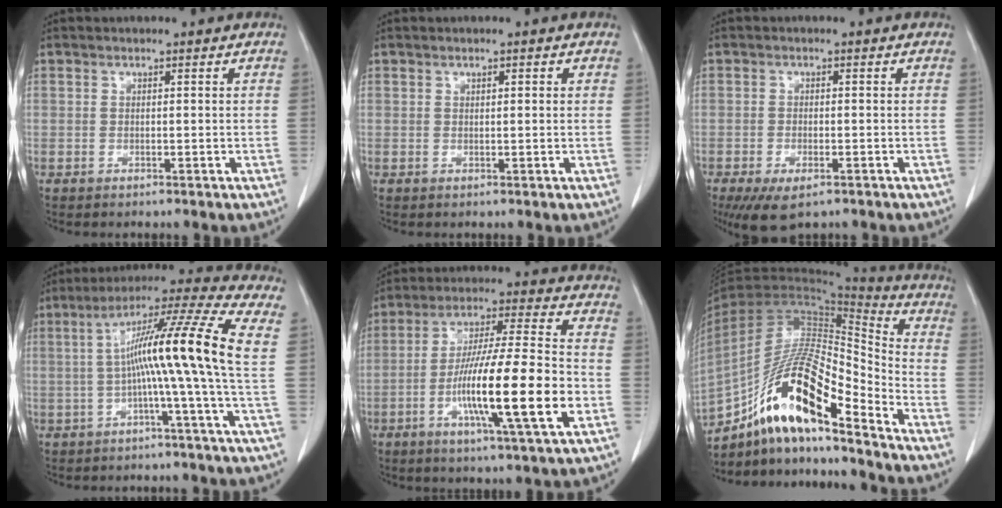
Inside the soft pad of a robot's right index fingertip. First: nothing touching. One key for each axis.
{"total": 0.9, "fx": 0.4, "fy": 0.3, "fz": 0.7, "tx": -0.012, "ty": 0.001, "tz": 0.005}
{"total": 6.0, "fx": -3.9, "fy": 2.4, "fz": 4.0, "tx": -0.066, "ty": -0.011, "tz": -0.061}
{"total": 13.6, "fx": 0.2, "fy": -2.4, "fz": 13.3, "tx": -0.217, "ty": 0.022, "tz": -0.005}
{"total": 17.9, "fx": -5.0, "fy": 0.7, "fz": 17.2, "tx": -0.302, "ty": -0.009, "tz": -0.086}
{"total": 18.6, "fx": -12.4, "fy": 3.2, "fz": 13.5, "tx": -0.262, "ty": 0.007, "tz": -0.219}